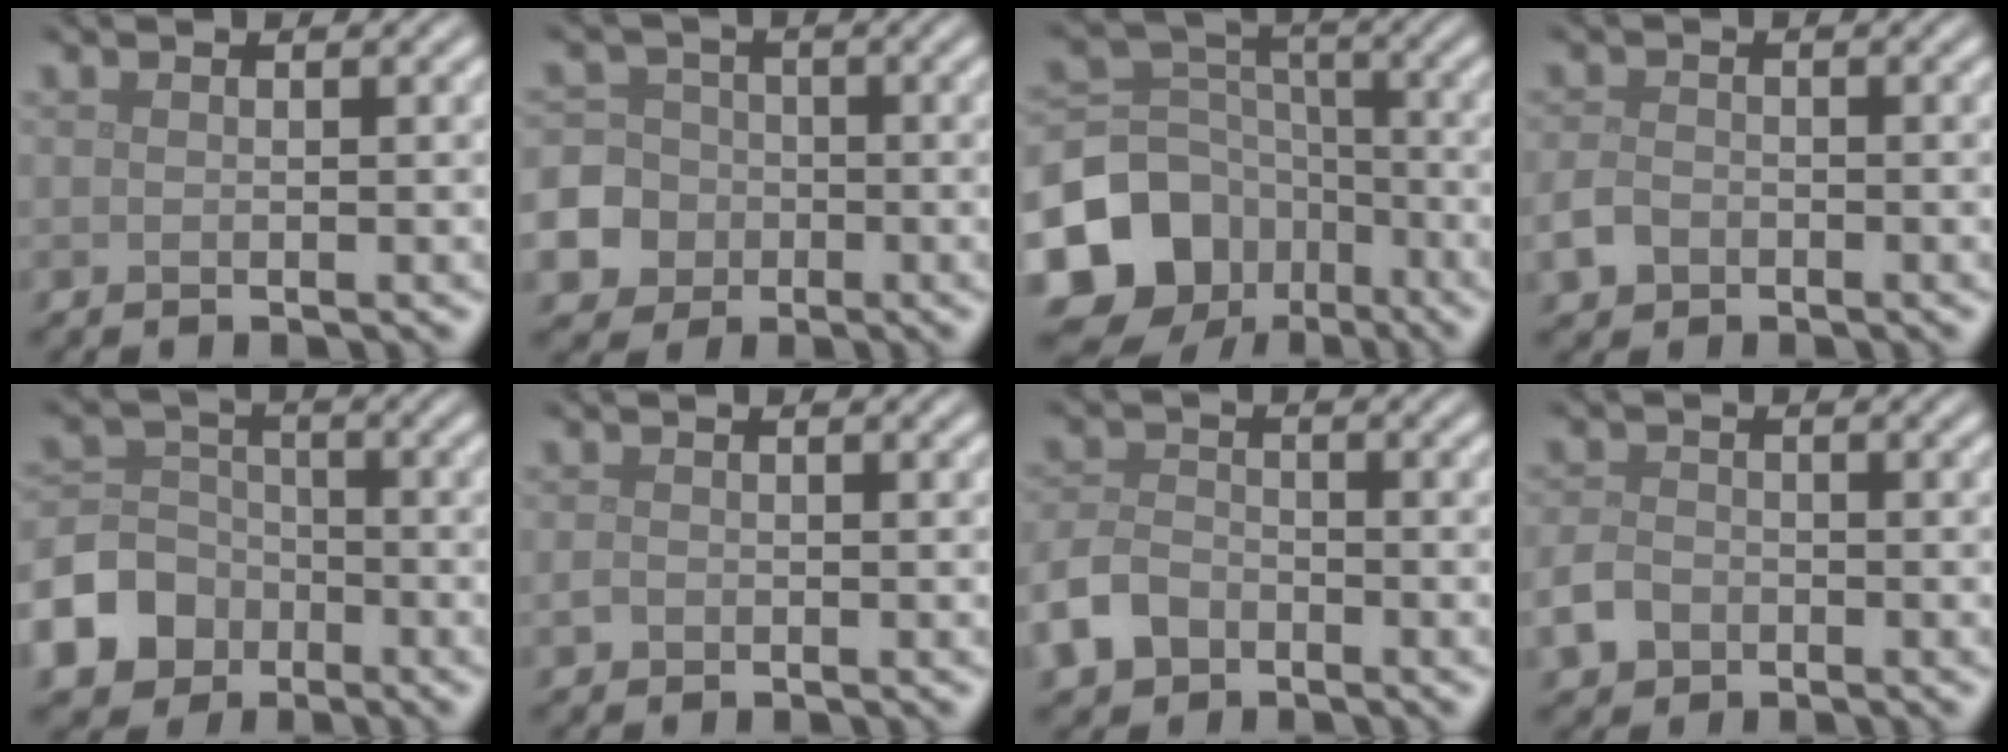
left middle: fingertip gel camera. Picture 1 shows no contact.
{"total": 11.6, "force": [-4.7, 10.3, 2.4], "torque": [-0.078, -0.029, -0.105]}
{"total": 14.7, "force": [-8.3, 11.2, 4.6], "torque": [-0.128, -0.027, -0.141]}
{"total": 2.0, "force": [-1.0, 1.5, 0.8], "torque": [-0.017, -0.001, -0.024]}
{"total": 8.4, "force": [-4.4, 6.8, 2.1], "torque": [-0.043, -0.017, -0.105]}
{"total": 0.7, "force": [-0.3, 0.6, 0.3], "torque": [-0.005, -0.003, -0.007]}
{"total": 4.1, "force": [-2.5, 2.8, 1.8], "torque": [-0.042, 0.000, -0.057]}
{"total": 2.6, "force": [-1.4, 1.9, 1.1], "torque": [-0.025, -0.003, -0.032]}